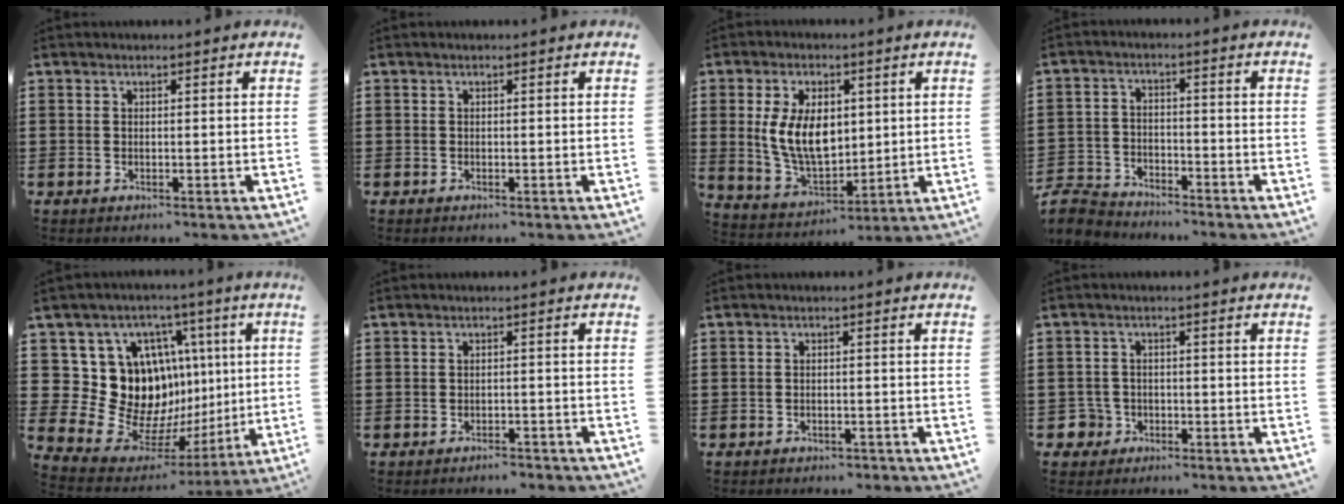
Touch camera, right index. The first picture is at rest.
{"total": 0.0}
{"total": 9.8, "force": [1.3, 6.1, 7.6], "torque": [-0.162, 0.008, 0.022]}
{"total": 5.3, "force": [-5.1, 1.2, 0.5], "torque": [-0.032, 0.000, -0.108]}
{"total": 15.2, "force": [2.7, 13.3, 6.7], "torque": [-0.156, -0.050, 0.069]}
{"total": 1.7, "force": [-1.7, 0.3, 0.1], "torque": [-0.008, 0.002, -0.036]}
{"total": 1.4, "force": [-1.4, 0.2, 0.2], "torque": [-0.009, -0.001, -0.029]}
{"total": 2.9, "force": [-1.7, 2.3, 0.6], "torque": [-0.033, -0.003, -0.041]}